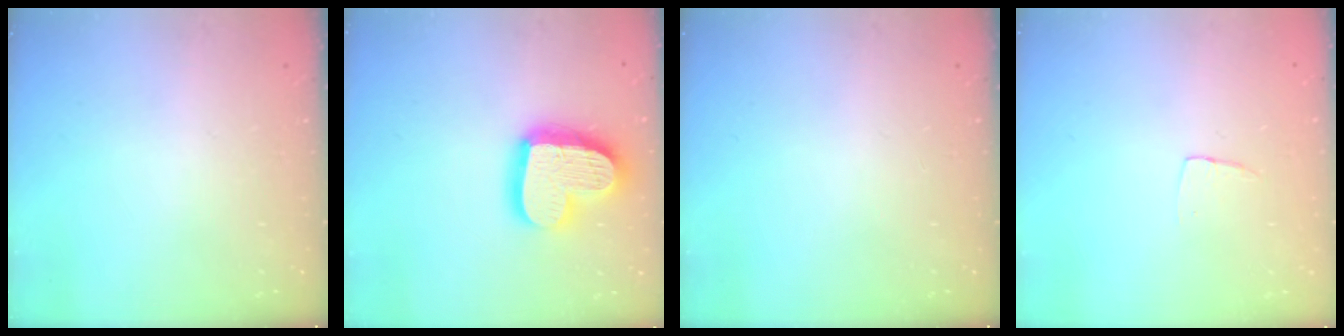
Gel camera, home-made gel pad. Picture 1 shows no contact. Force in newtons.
{"total": 20.5, "press": 20.4, "slide": 1.5}
{"total": 0.0}
{"total": 3.3, "press": 3.3, "slide": 0.2}